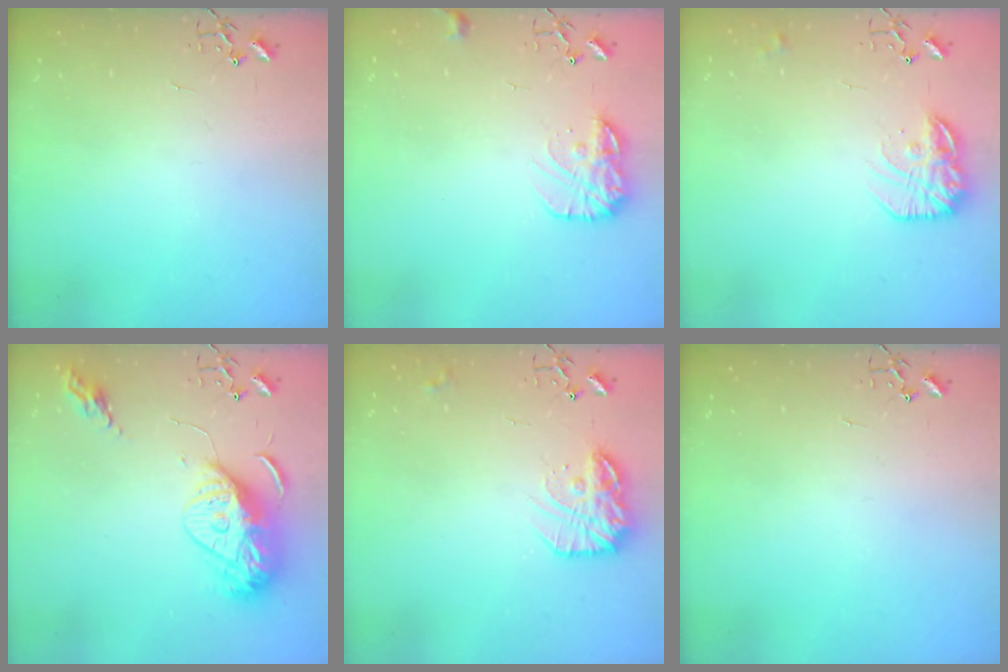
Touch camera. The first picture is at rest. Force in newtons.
{"total": 11.9, "press": 11.9, "slide": 0.4}
{"total": 15.5, "press": 15.5, "slide": 1.0}
{"total": 15.7, "press": 15.6, "slide": 1.4}
{"total": 15.4, "press": 15.3, "slide": 0.8}
{"total": 0.0}